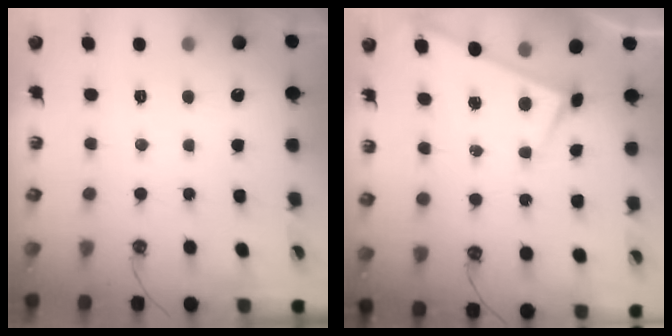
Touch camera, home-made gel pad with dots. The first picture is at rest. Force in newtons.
{"total": 3.0, "press": 3.0, "slide": 0.3}